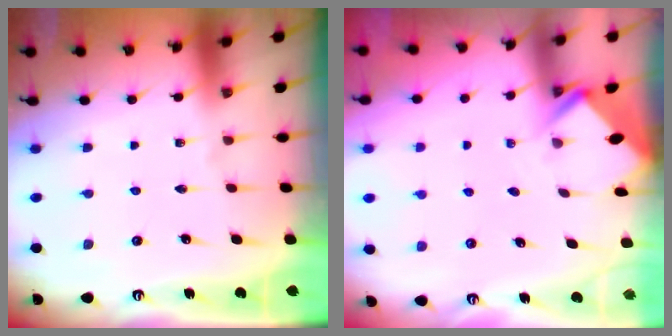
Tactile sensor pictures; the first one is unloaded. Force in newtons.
{"total": 2.9, "press": 2.9, "slide": 0.2}